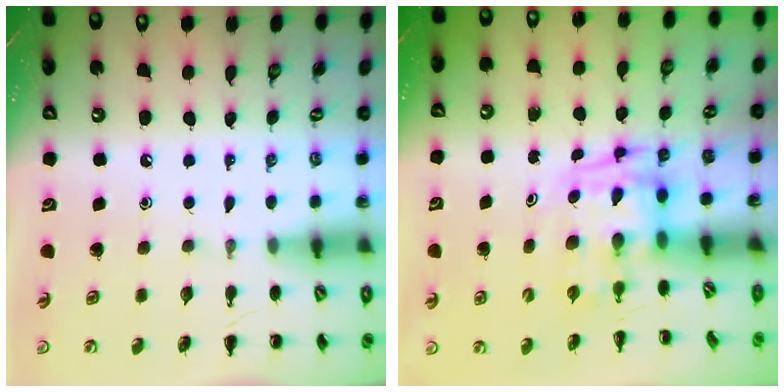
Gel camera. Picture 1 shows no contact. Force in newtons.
{"total": 3.2, "press": 3.2, "slide": 0.6}